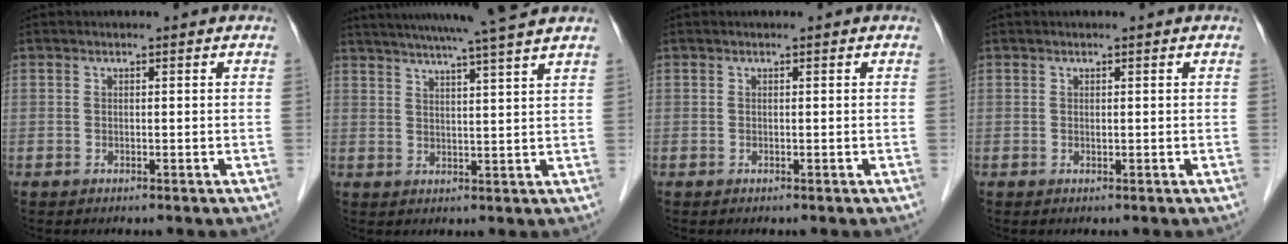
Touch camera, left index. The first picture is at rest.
{"total": 13.4, "force": [11.4, -1.4, 6.9], "torque": [-0.115, 0.005, 0.150]}
{"total": 0.0}
{"total": 0.0}